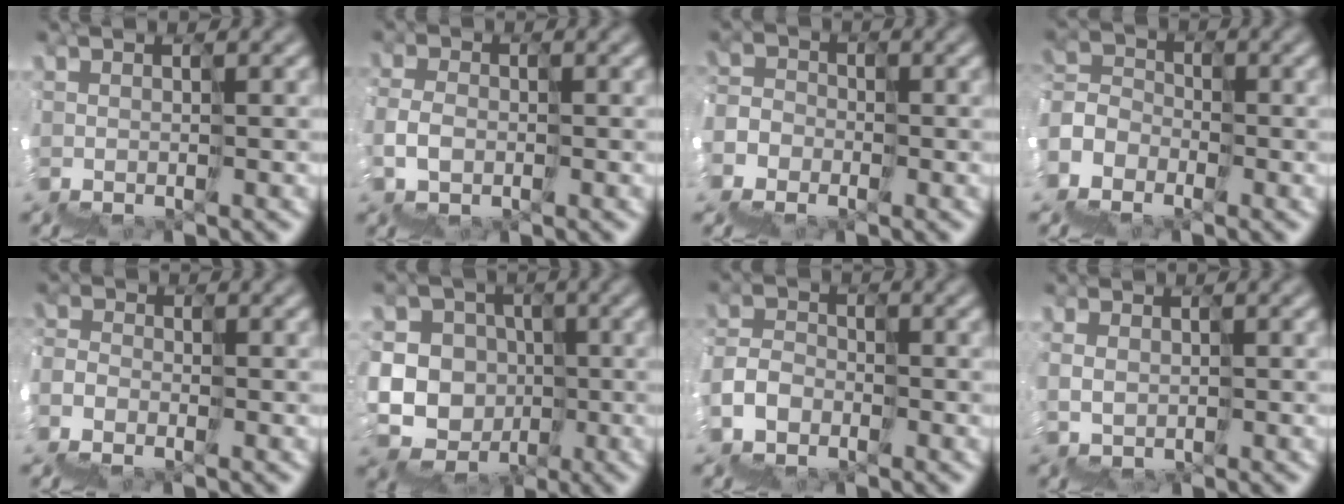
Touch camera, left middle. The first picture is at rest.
{"total": 1.7, "force": [-1.1, 0.5, -1.1], "torque": [0.024, 0.005, -0.023]}
{"total": 6.7, "force": [-5.4, 3.7, -1.6], "torque": [0.035, -0.015, -0.091]}
{"total": 6.1, "force": [-5.2, 2.6, -1.9], "torque": [0.036, 0.000, -0.094]}
{"total": 4.5, "force": [-4.1, 1.6, -1.0], "torque": [0.029, -0.005, -0.065]}
{"total": 10.4, "force": [-3.5, 9.7, 0.8], "torque": [-0.007, 0.010, -0.077]}
{"total": 3.9, "force": [-3.1, 1.2, -2.0], "torque": [0.040, 0.005, -0.065]}
{"total": 1.1, "force": [0.2, 1.0, -0.4], "torque": [0.020, 0.010, 0.009]}